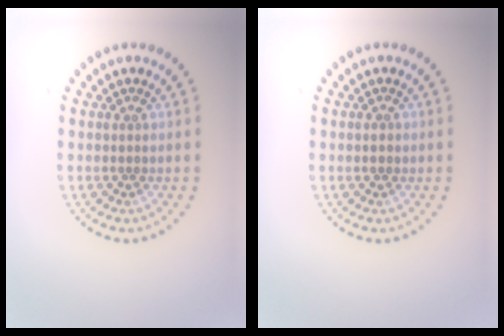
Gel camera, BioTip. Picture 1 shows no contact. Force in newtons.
{"total": 1.1, "press": 1.1, "slide": 0.1}